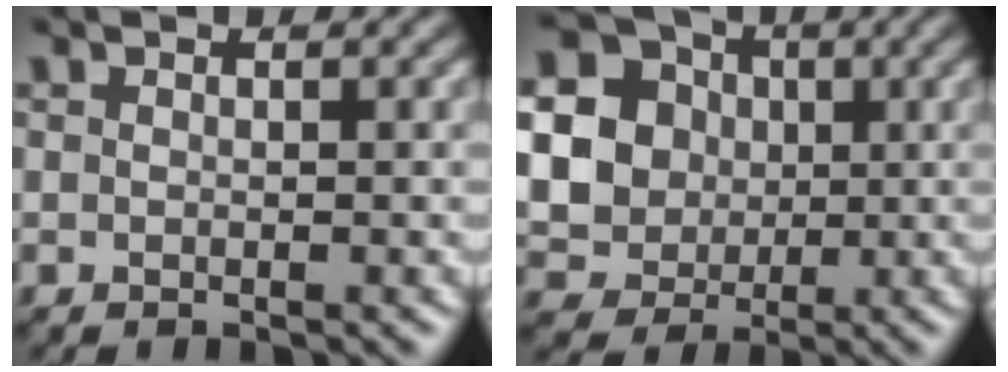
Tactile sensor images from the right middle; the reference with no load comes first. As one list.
[{"total": 15.5, "force": [2.0, 14.3, 5.7], "torque": [-0.181, 0.011, 0.028]}]